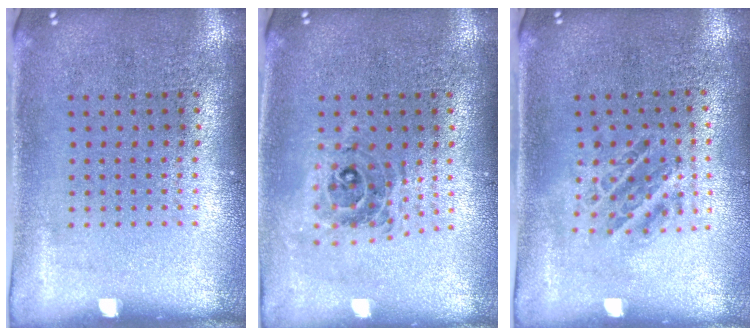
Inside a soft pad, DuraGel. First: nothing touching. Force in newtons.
{"total": 0.7, "press": 0.7, "slide": 0.1}
{"total": 1.0, "press": 1.0, "slide": 0.2}